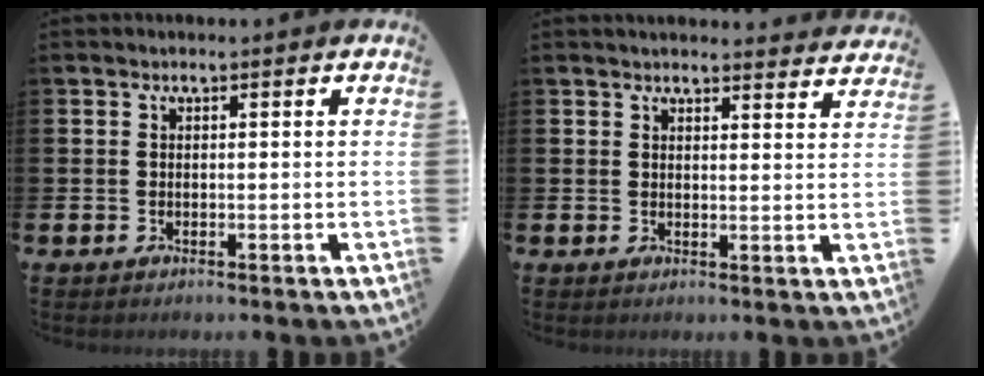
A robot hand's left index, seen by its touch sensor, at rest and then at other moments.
{"total": 2.6, "force": [2.6, 0.2, 0.0], "torque": [0.001, -0.020, 0.046]}